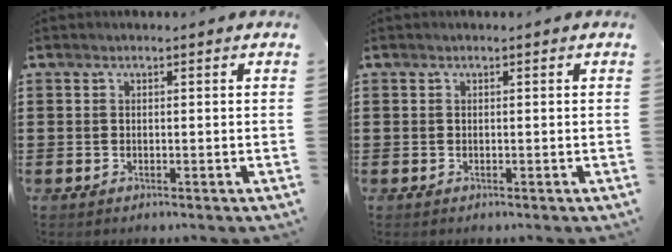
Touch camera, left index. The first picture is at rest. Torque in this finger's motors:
{"motor_torque": [0.00, 0.00, 0.00, 0.00]}